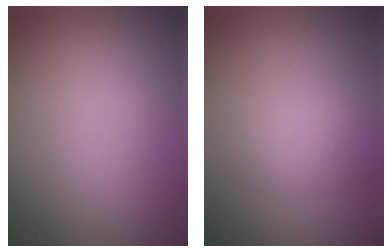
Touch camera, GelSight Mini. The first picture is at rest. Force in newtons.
{"total": 2.3, "press": 2.3, "slide": 0.1}